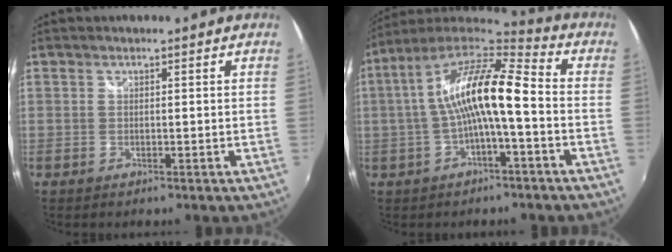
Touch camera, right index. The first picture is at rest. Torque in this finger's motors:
{"motor_torque": [1.09, -0.30, 1.05, 0.21]}